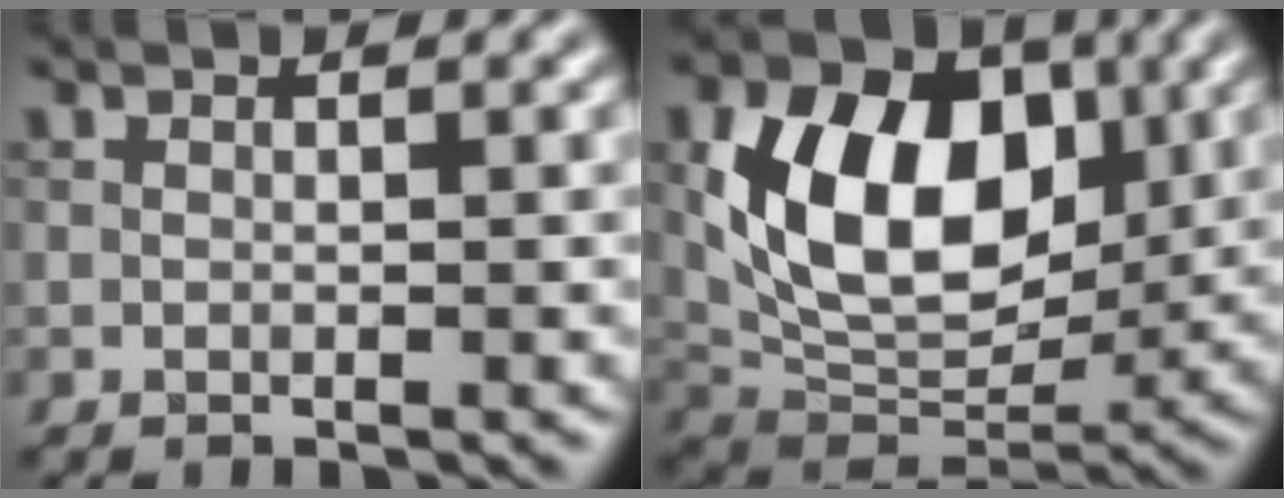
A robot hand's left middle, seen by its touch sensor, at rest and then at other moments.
{"total": 11.1, "force": [2.3, 7.4, 7.9], "torque": [-0.142, -0.004, 0.039]}